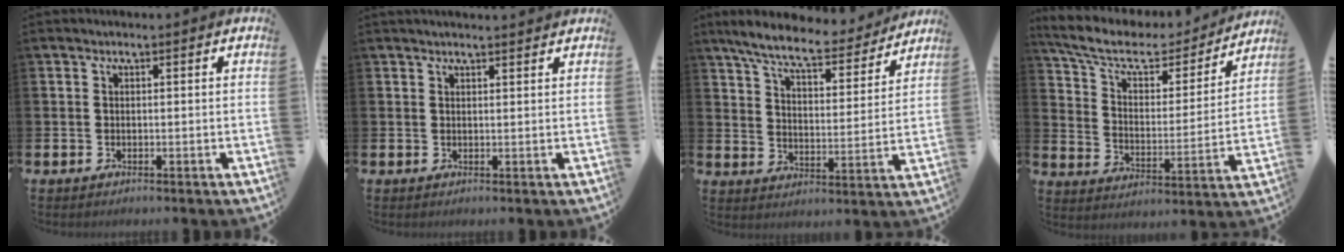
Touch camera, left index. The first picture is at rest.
{"total": 1.5, "force": [1.5, 0.0, 0.2], "torque": [0.006, -0.007, 0.024]}
{"total": 8.4, "force": [7.6, 1.2, 3.4], "torque": [-0.097, -0.041, 0.131]}
{"total": 9.3, "force": [7.7, 3.5, 3.8], "torque": [-0.111, -0.046, 0.129]}